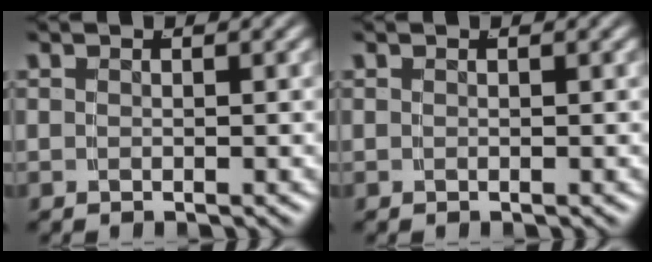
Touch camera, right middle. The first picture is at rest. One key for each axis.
{"total": 0.0}